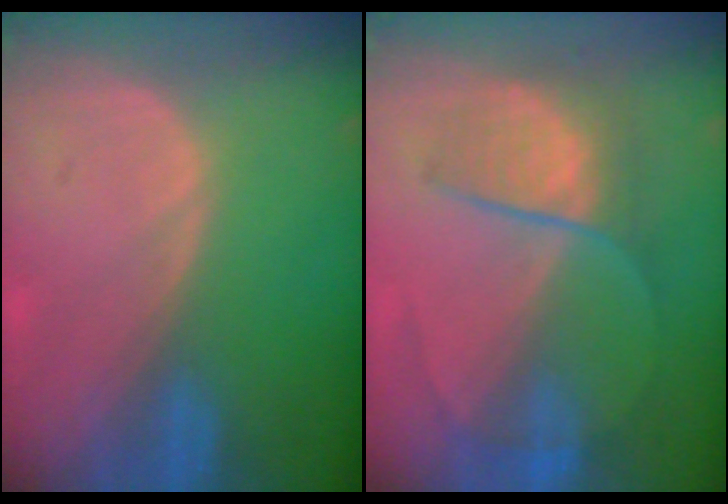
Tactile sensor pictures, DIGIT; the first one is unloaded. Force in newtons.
{"total": 6.7, "press": 6.5, "slide": 1.6}